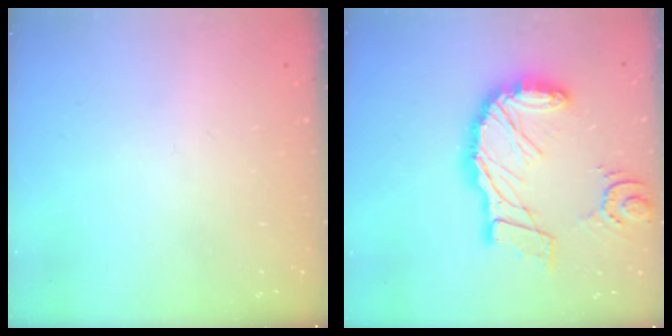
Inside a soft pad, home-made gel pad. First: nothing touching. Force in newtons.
{"total": 21.6, "press": 21.5, "slide": 2.6}